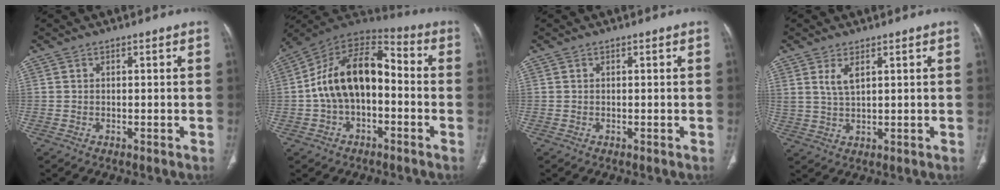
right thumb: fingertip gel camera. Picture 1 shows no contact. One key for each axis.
{"total": 16.2, "fx": -1.5, "fy": 9.8, "fz": 12.9, "tx": -0.205, "ty": 0.052, "tz": -0.034}
{"total": 0.0}
{"total": 3.6, "fx": 1.9, "fy": 1.3, "fz": 2.8, "tx": -0.058, "ty": -0.013, "tz": 0.045}